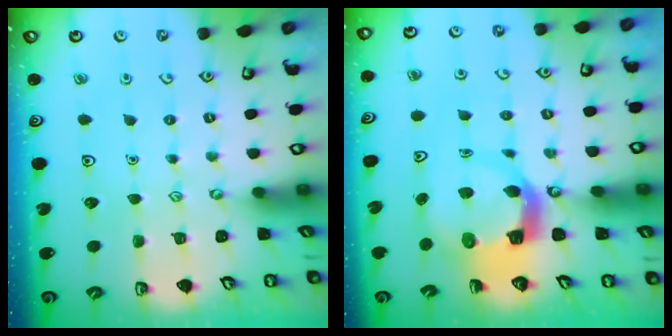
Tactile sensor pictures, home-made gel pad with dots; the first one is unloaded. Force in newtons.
{"total": 6.2, "press": 6.1, "slide": 0.8}